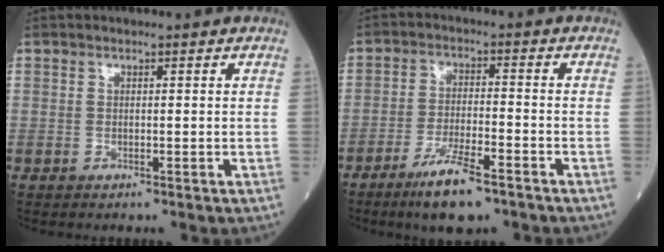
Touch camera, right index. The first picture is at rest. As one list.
[{"total": 8.3, "force": [-5.7, 1.3, 5.9], "torque": [-0.112, -0.013, -0.098]}]